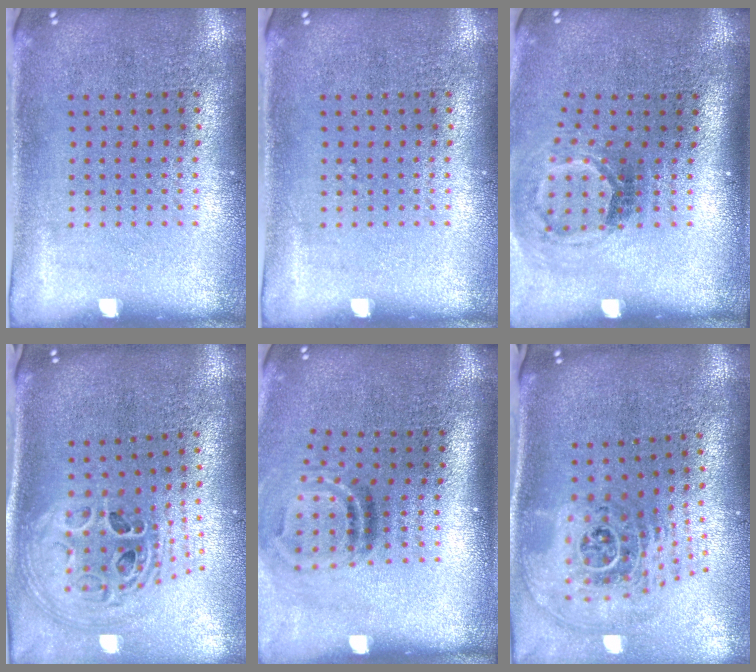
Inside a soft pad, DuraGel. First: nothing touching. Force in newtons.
{"total": 0.0}
{"total": 1.9, "press": 1.2, "slide": 1.5}
{"total": 1.9, "press": 1.6, "slide": 1.1}
{"total": 2.0, "press": 1.2, "slide": 1.6}
{"total": 2.7, "press": 1.8, "slide": 2.0}